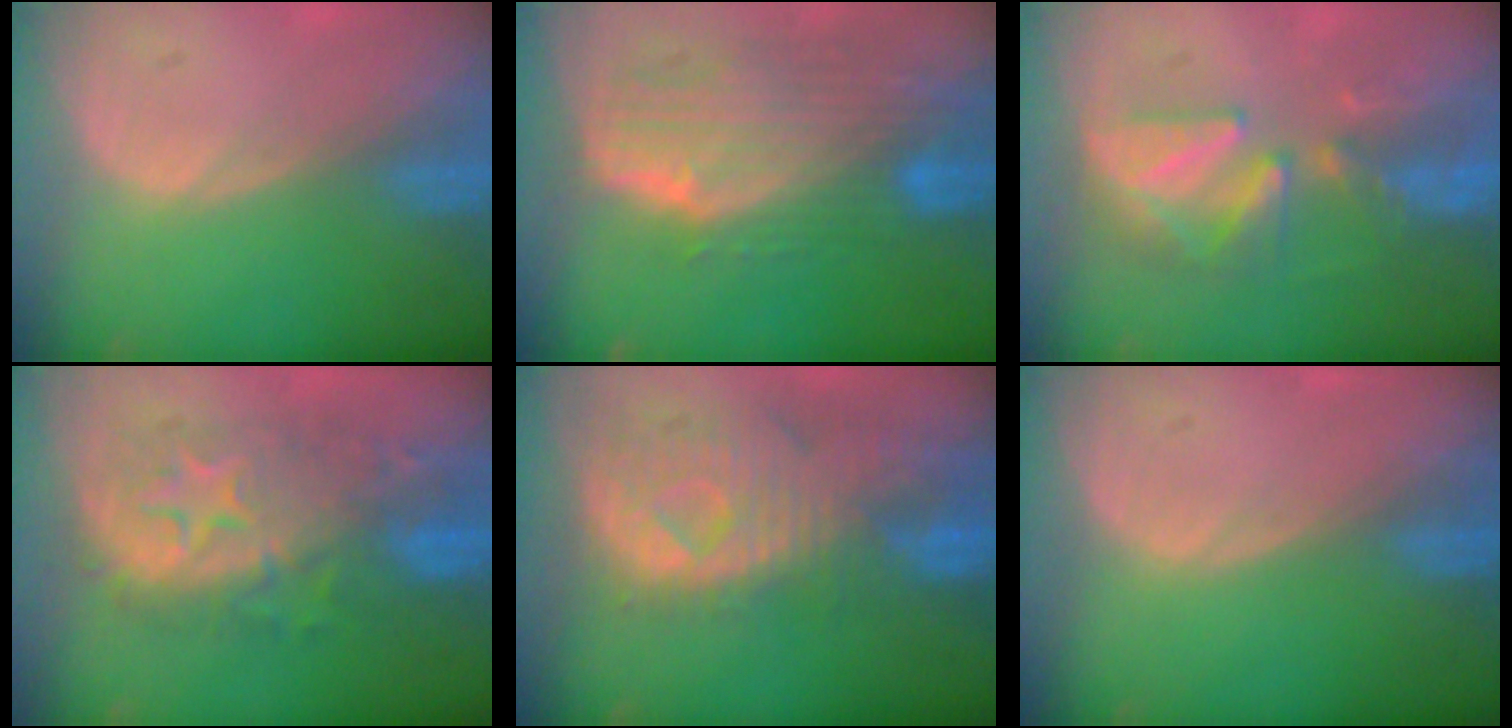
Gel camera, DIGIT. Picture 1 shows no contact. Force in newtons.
{"total": 10.2, "press": 8.9, "slide": 5.0}
{"total": 7.6, "press": 7.5, "slide": 1.5}
{"total": 9.9, "press": 9.9, "slide": 0.5}
{"total": 11.1, "press": 9.7, "slide": 5.5}
{"total": 0.0}